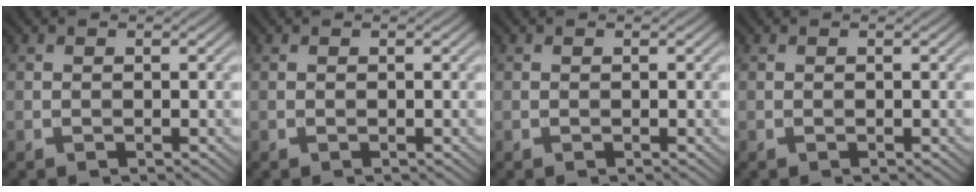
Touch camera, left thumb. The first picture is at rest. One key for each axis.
{"total": 0.0}
{"total": 0.0}
{"total": 0.0}